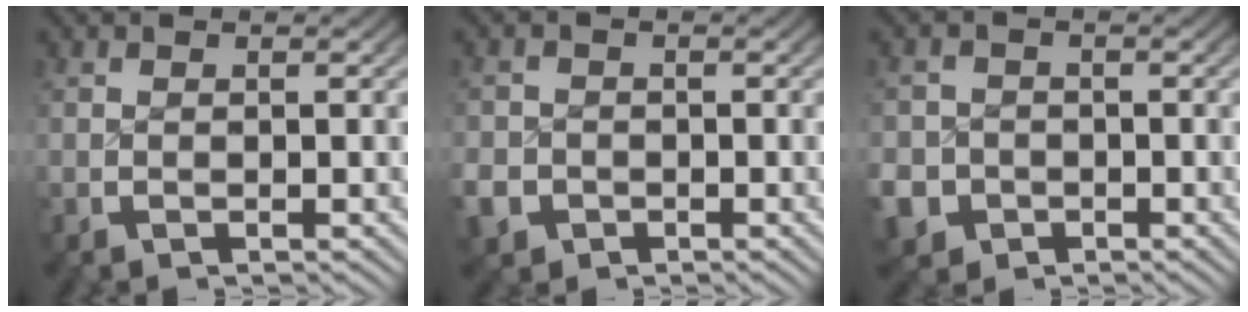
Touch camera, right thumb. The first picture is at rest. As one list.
[{"total": 3.6, "force": [-1.8, 3.0, 0.8], "torque": [-0.026, -0.018, -0.028]}, {"total": 6.5, "force": [-2.9, 5.6, 1.7], "torque": [-0.045, -0.033, -0.044]}]